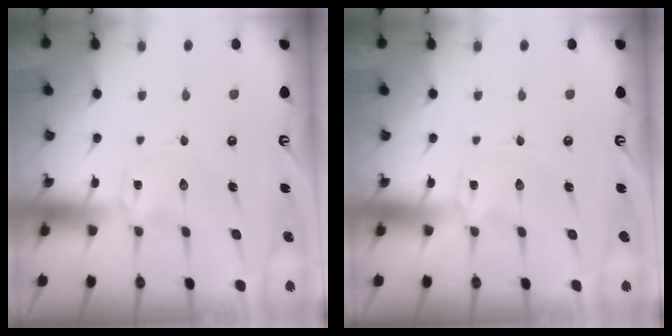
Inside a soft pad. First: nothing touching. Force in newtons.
{"total": 0.0}